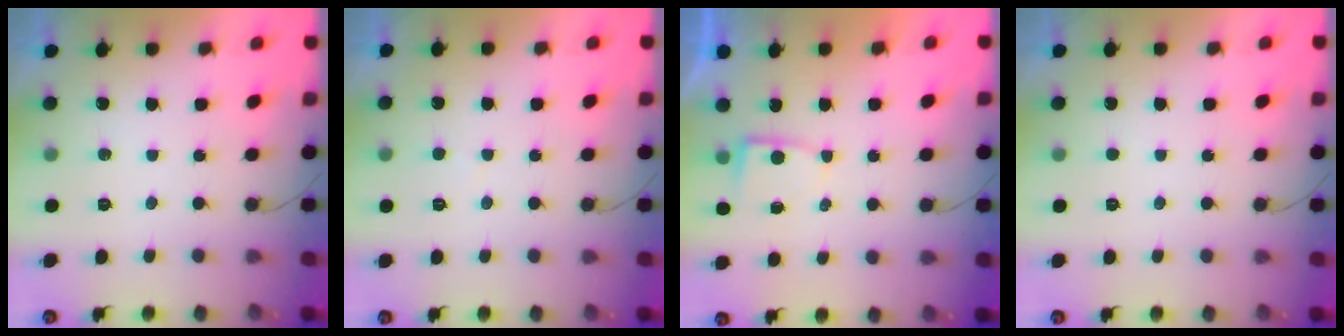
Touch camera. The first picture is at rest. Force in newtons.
{"total": 2.0, "press": 2.0, "slide": 0.3}
{"total": 3.3, "press": 3.3, "slide": 0.4}
{"total": 1.6, "press": 1.6, "slide": 0.2}